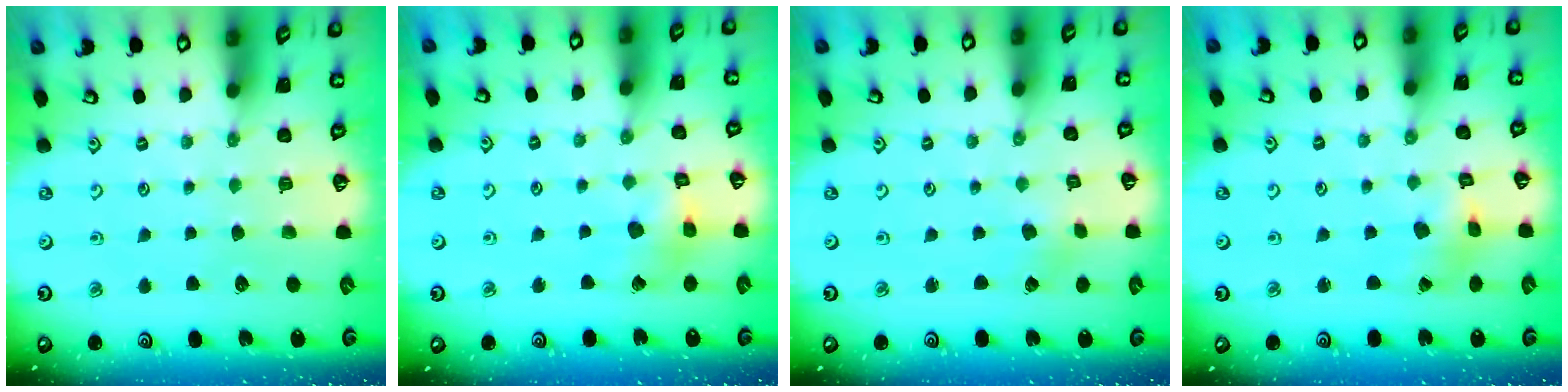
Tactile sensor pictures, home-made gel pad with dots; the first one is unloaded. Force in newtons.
{"total": 7.0, "press": 7.0, "slide": 0.7}
{"total": 0.0}
{"total": 3.8, "press": 3.7, "slide": 0.8}